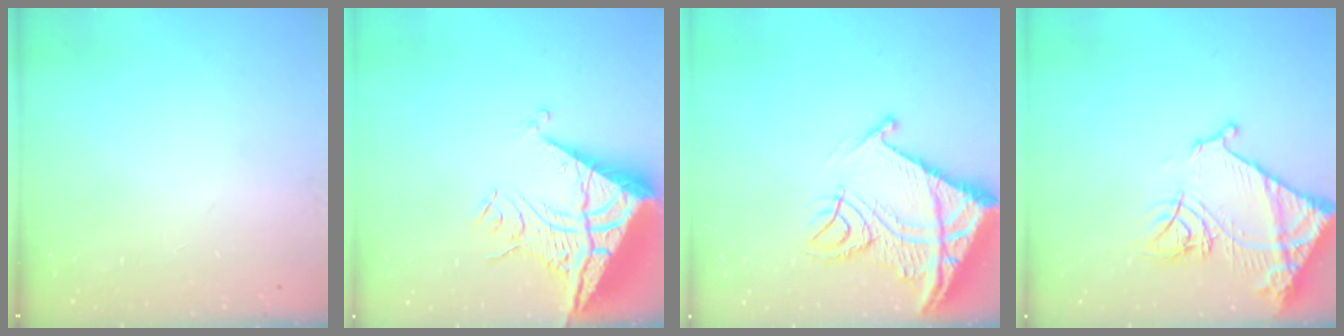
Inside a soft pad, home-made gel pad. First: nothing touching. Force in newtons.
{"total": 13.3, "press": 13.2, "slide": 1.4}
{"total": 19.6, "press": 19.5, "slide": 2.1}
{"total": 17.3, "press": 17.3, "slide": 1.6}